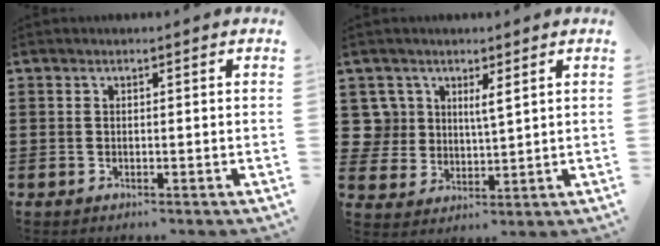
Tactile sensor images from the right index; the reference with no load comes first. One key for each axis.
{"total": 4.2, "fx": 2.5, "fy": 3.2, "fz": 0.9, "tx": -0.038, "ty": 0.012, "tz": 0.048}